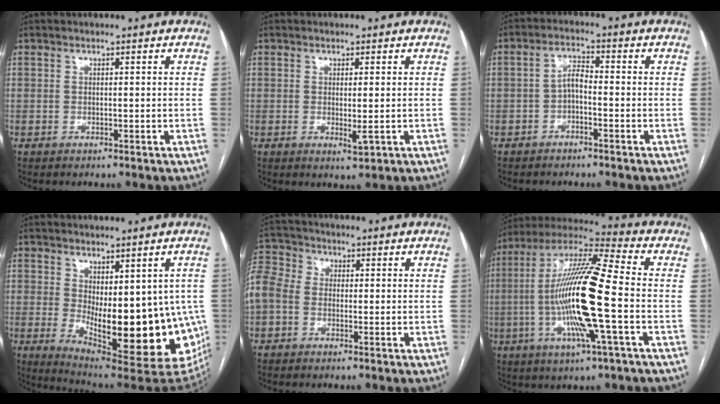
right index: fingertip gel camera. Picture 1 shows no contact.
{"total": 2.4, "force": [-0.4, 0.3, 2.4], "torque": [-0.040, -0.009, -0.003]}
{"total": 3.2, "force": [-1.1, 1.1, 2.8], "torque": [-0.052, 0.012, -0.022]}
{"total": 19.0, "force": [-3.3, 6.7, 17.5], "torque": [-0.173, -0.017, -0.022]}
{"total": 15.4, "force": [-0.7, 13.3, 7.7], "torque": [-0.251, 0.053, -0.018]}
{"total": 18.8, "force": [-3.0, 0.7, 18.5], "torque": [-0.365, -0.005, -0.064]}